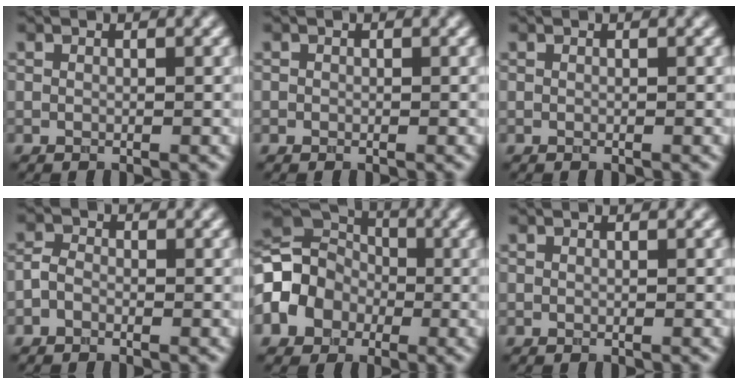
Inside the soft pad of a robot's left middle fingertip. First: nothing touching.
{"total": 0.0}
{"total": 0.0}
{"total": 1.3, "force": [-0.9, 0.8, 0.5], "torque": [-0.011, 0.006, -0.022]}
{"total": 8.7, "force": [-1.6, 7.2, 4.6], "torque": [-0.083, 0.001, -0.064]}
{"total": 0.0}